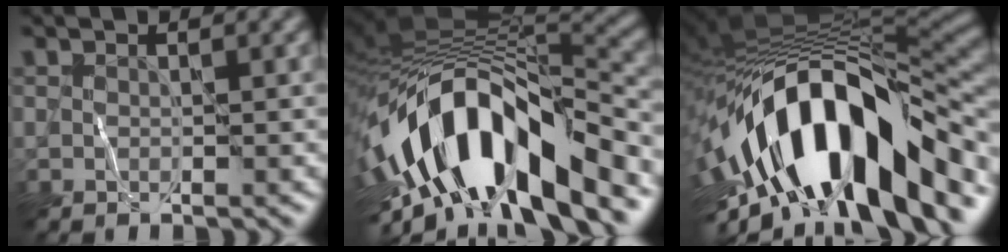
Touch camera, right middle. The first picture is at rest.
{"total": 13.5, "force": [-5.5, 5.8, 10.9], "torque": [-0.176, 0.013, -0.101]}
{"total": 16.2, "force": [-4.6, 6.6, 14.0], "torque": [-0.222, 0.026, -0.089]}